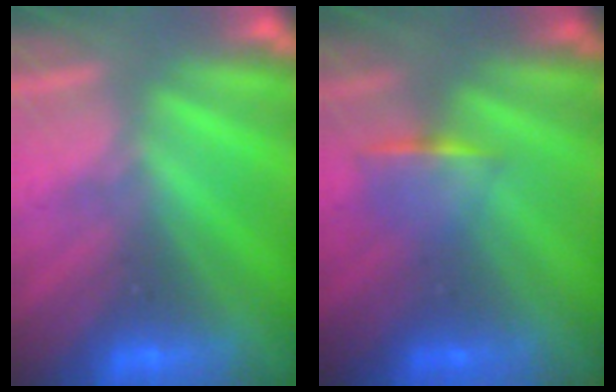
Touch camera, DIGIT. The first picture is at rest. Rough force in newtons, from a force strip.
{"total": 1.2}